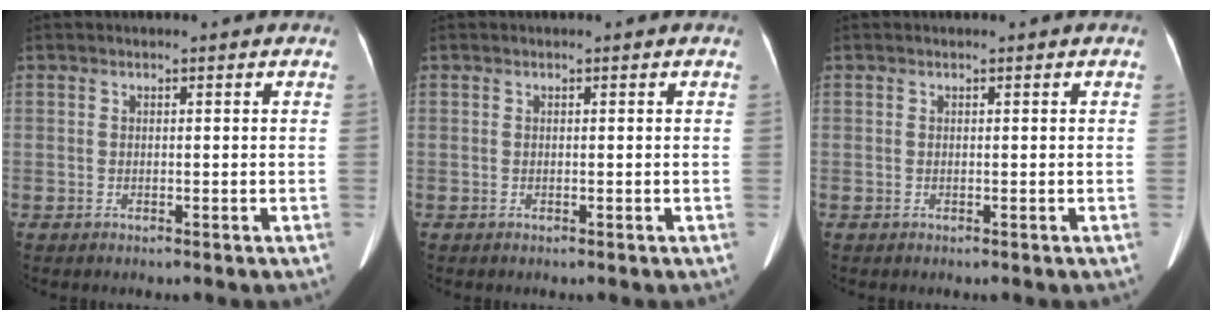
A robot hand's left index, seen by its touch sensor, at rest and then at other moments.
{"total": 0.0}
{"total": 0.0}